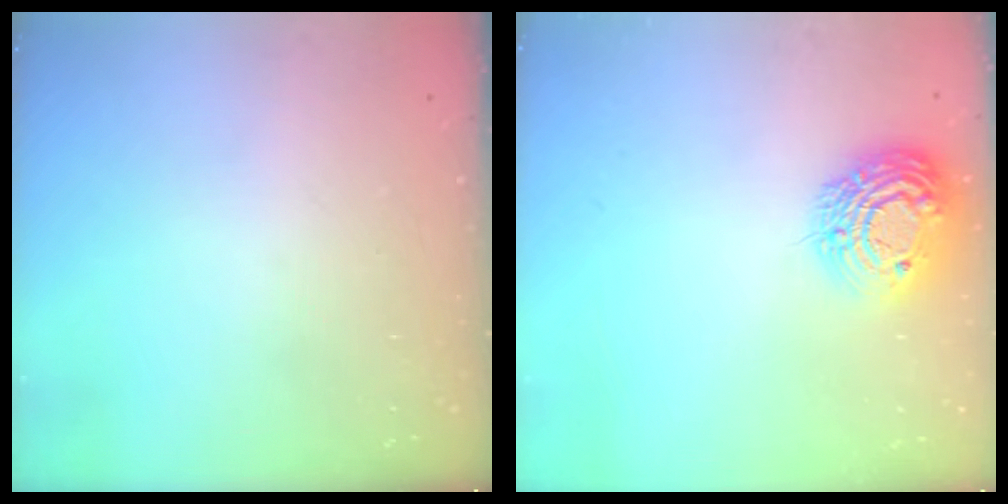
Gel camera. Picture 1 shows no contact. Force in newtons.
{"total": 14.0, "press": 14.0, "slide": 1.0}